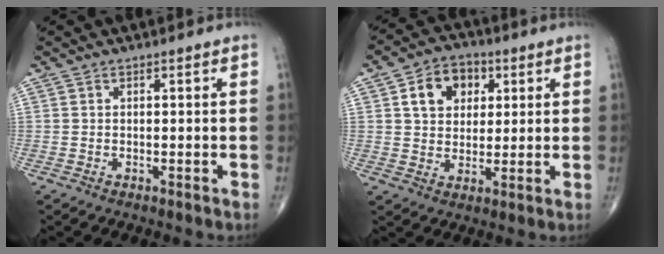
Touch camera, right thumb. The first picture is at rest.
{"total": 9.5, "force": [3.1, 7.2, 5.4], "torque": [-0.055, -0.003, 0.049]}